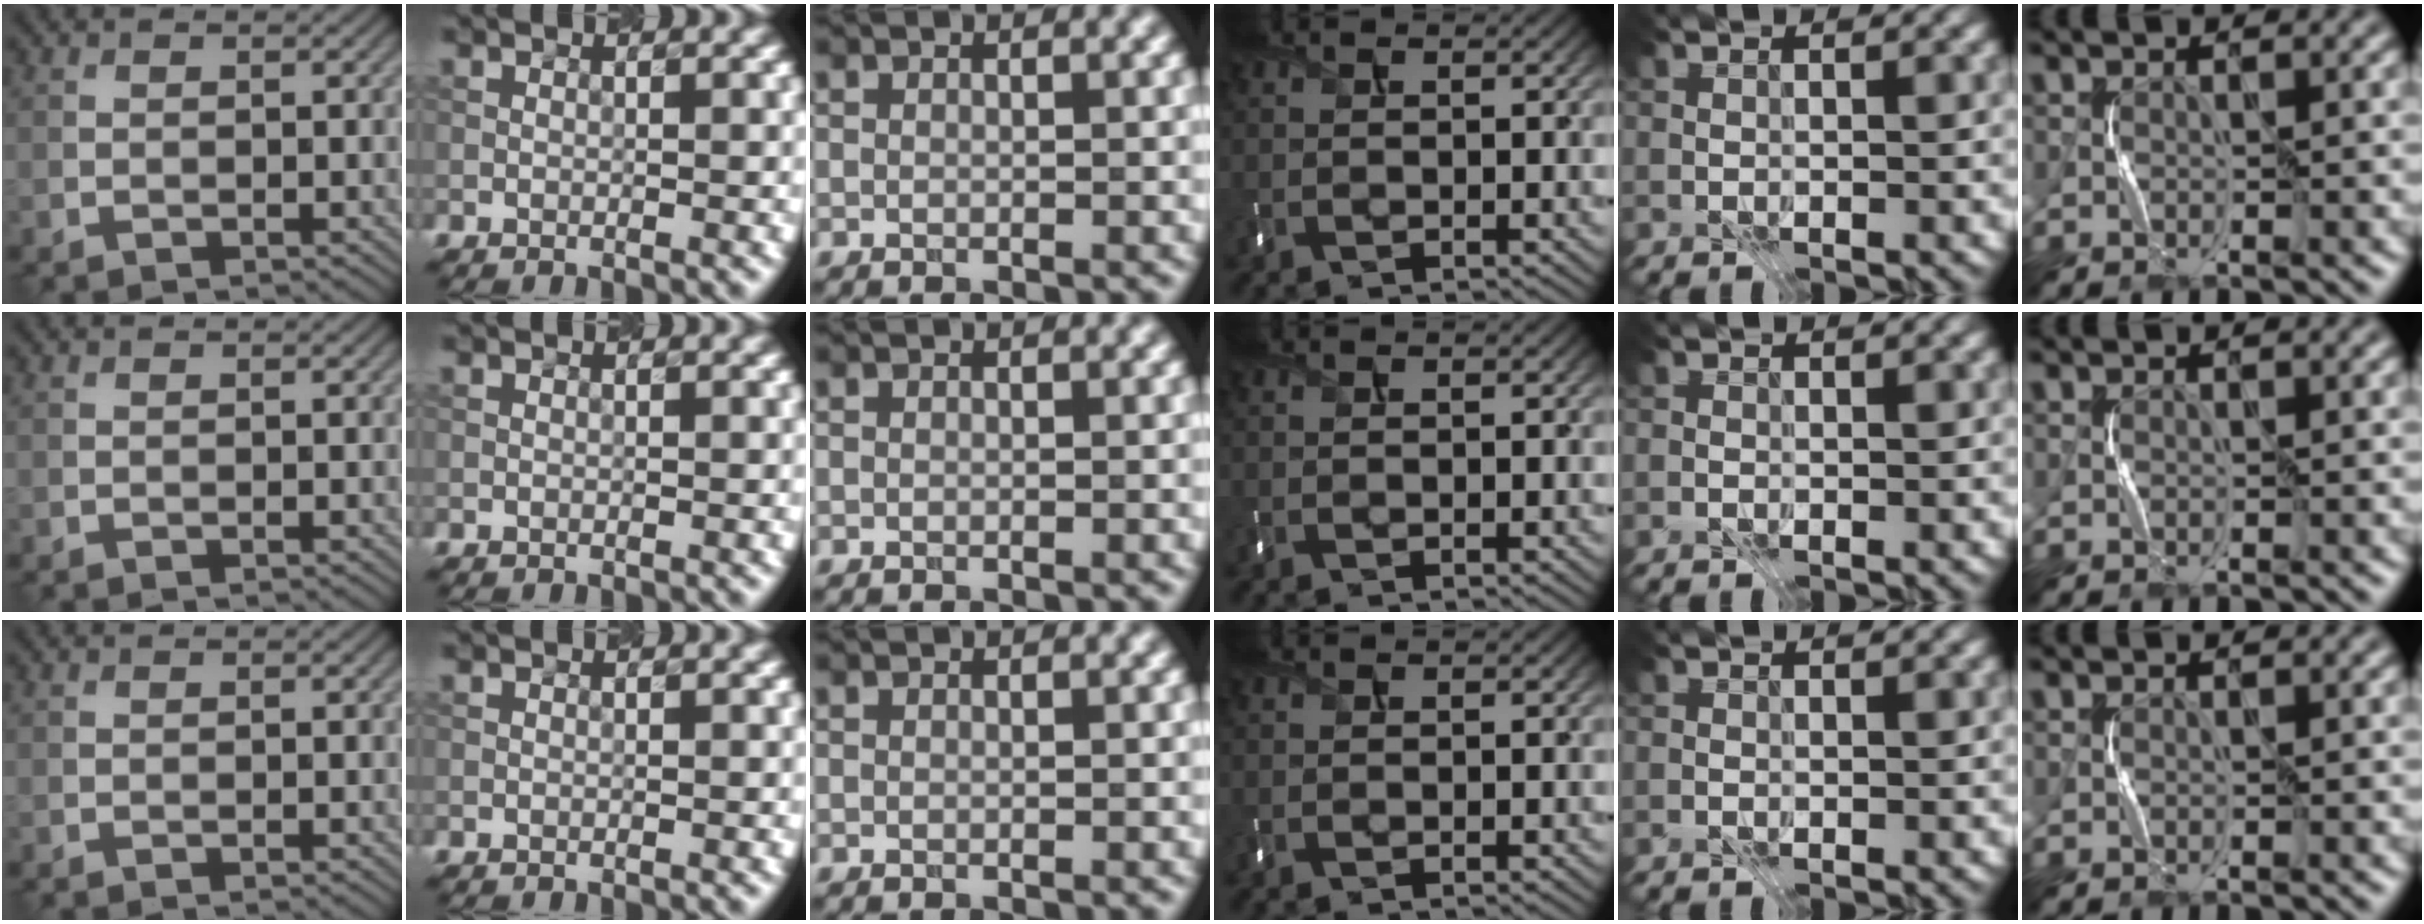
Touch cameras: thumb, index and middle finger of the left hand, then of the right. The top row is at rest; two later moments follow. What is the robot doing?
{"motion": "press", "object": "keyboard"}